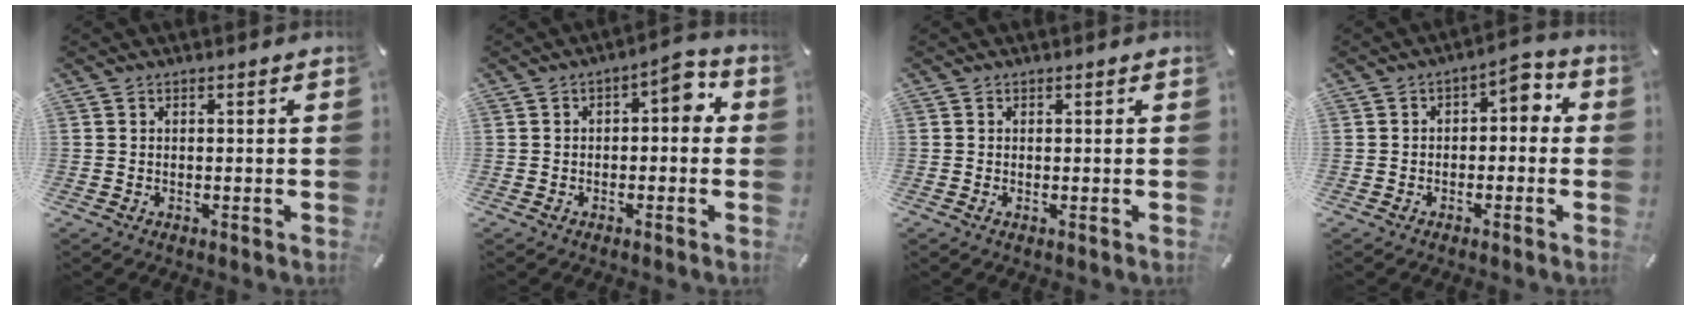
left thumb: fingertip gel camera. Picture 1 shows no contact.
{"total": 5.8, "force": [0.4, 3.1, 4.9], "torque": [-0.064, 0.004, -0.004]}
{"total": 0.0}
{"total": 4.3, "force": [-0.5, 2.8, 3.2], "torque": [-0.049, 0.010, -0.020]}